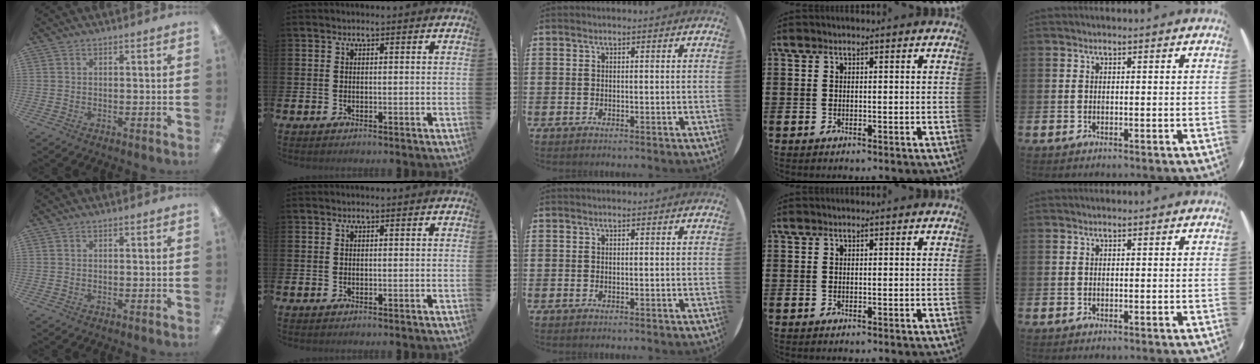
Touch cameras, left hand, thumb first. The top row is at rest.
{}